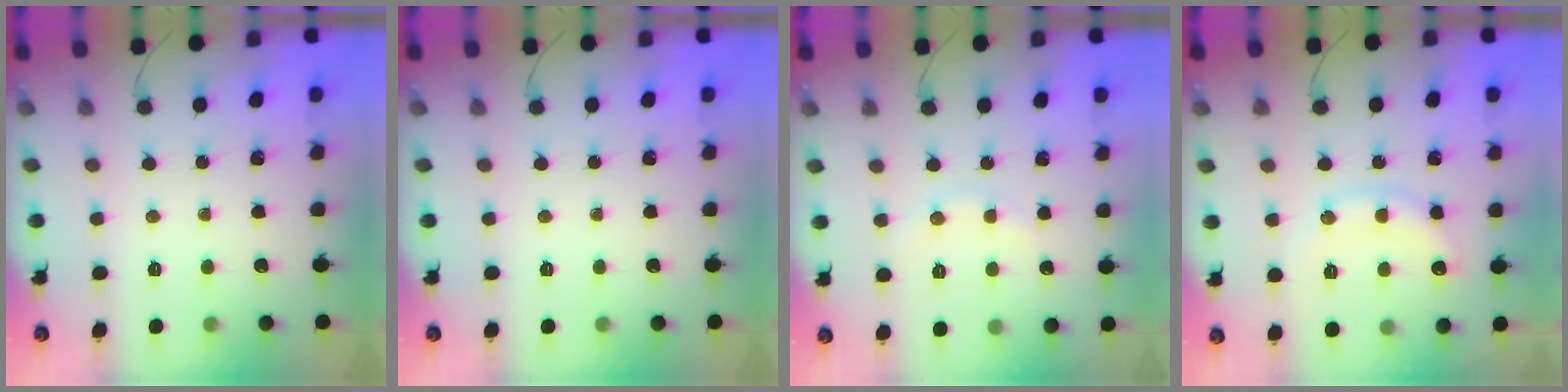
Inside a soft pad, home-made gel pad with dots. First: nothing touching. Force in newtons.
{"total": 0.0}
{"total": 5.5, "press": 5.3, "slide": 1.6}
{"total": 12.1, "press": 12.1, "slide": 0.6}